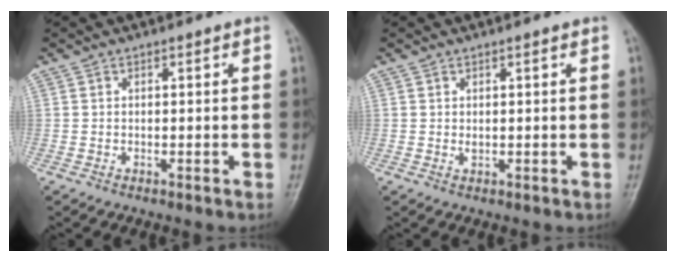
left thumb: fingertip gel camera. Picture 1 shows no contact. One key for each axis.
{"total": 1.4, "fx": 0.6, "fy": 0.5, "fz": 1.1, "tx": -0.016, "ty": 0.000, "tz": 0.011}